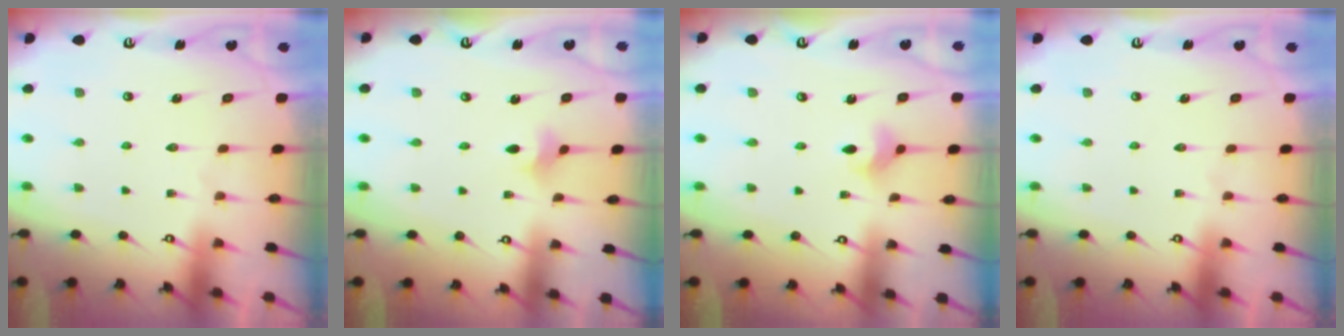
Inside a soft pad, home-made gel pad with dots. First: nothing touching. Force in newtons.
{"total": 2.4, "press": 2.3, "slide": 0.4}
{"total": 3.7, "press": 3.6, "slide": 0.7}
{"total": 0.0}